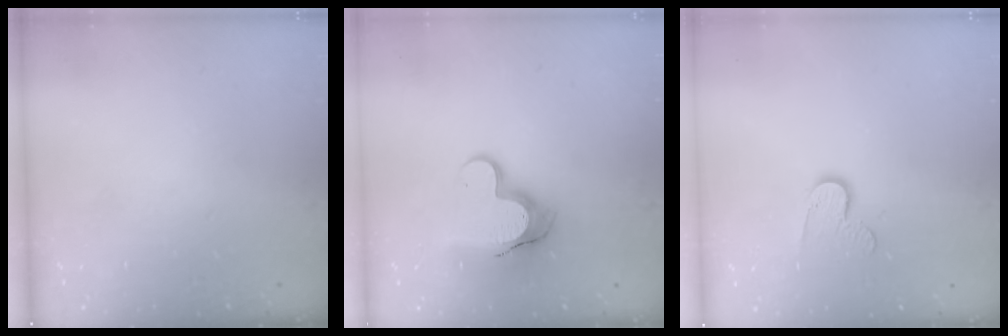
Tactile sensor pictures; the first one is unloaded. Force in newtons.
{"total": 11.8, "press": 11.8, "slide": 1.0}
{"total": 7.4, "press": 7.4, "slide": 0.3}